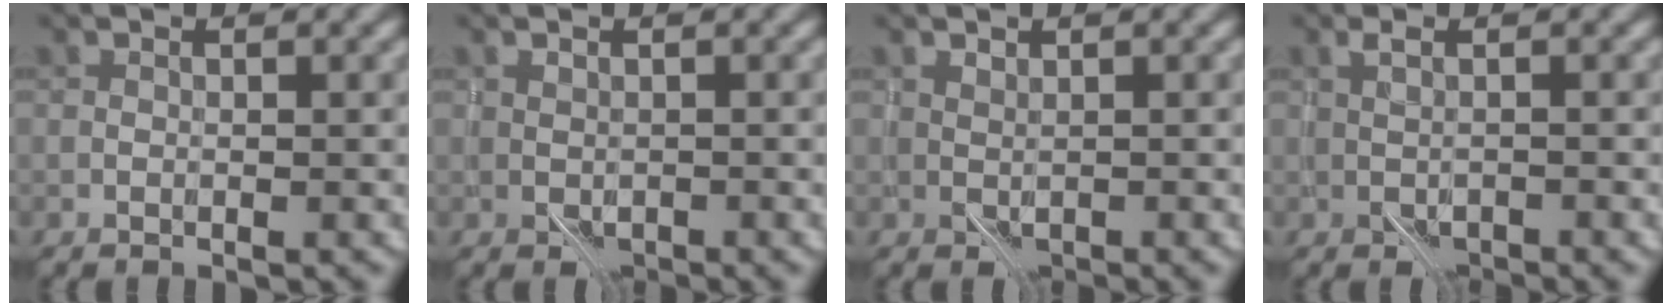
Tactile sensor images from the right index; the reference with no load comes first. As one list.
[{"total": 1.2, "force": [-0.4, 0.9, 0.8], "torque": [-0.015, -0.004, -0.006]}, {"total": 1.1, "force": [0.1, 0.7, 0.8], "torque": [-0.014, -0.002, 0.005]}, {"total": 1.8, "force": [-0.9, 0.7, 1.4], "torque": [-0.034, -0.001, -0.018]}]